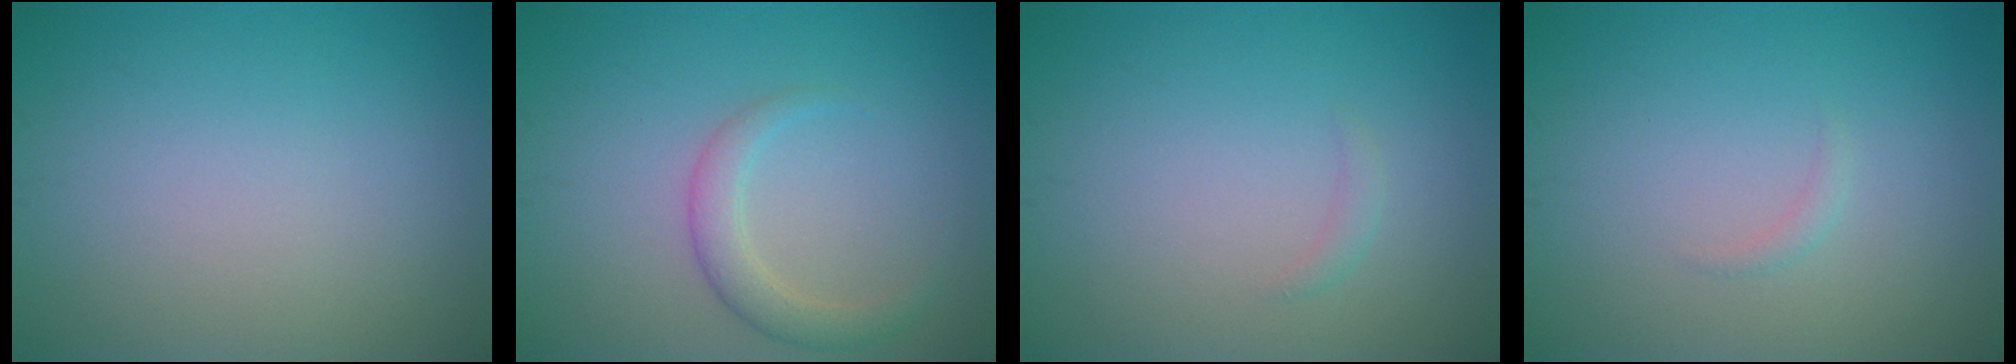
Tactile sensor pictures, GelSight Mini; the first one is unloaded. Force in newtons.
{"total": 2.4, "press": 2.4, "slide": 0.1}
{"total": 0.7, "press": 0.7, "slide": 0.0}
{"total": 0.6, "press": 0.6, "slide": 0.1}